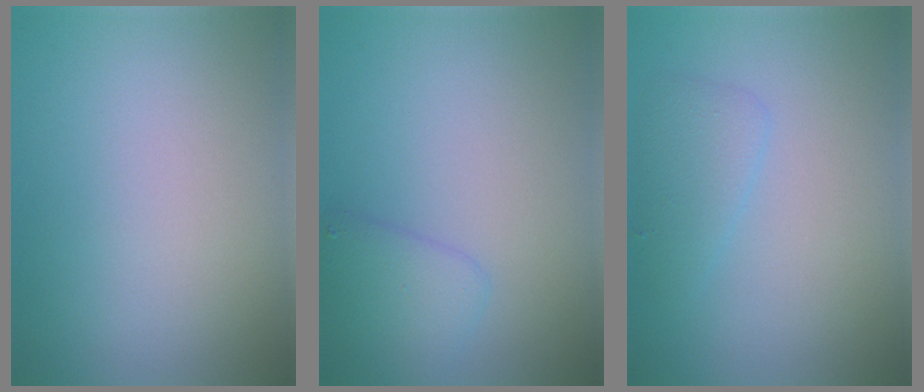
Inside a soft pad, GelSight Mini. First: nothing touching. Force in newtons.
{"total": 2.4, "press": 2.4, "slide": 0.1}
{"total": 1.9, "press": 1.9, "slide": 0.0}